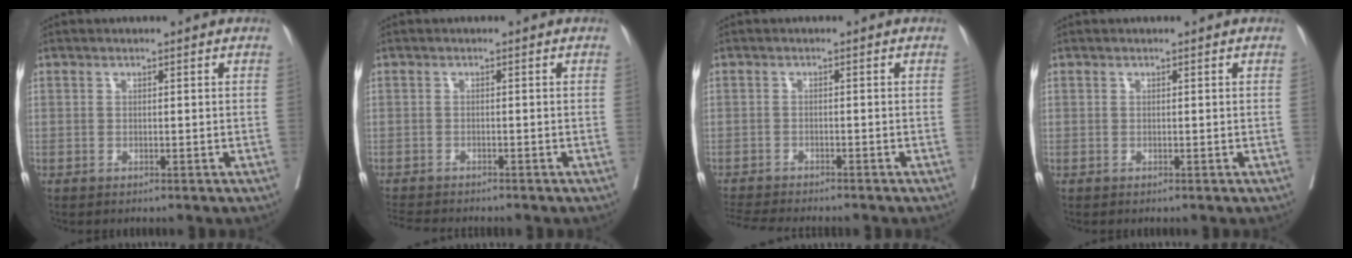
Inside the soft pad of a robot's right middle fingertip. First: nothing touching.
{"total": 5.1, "force": [-4.8, 0.5, 1.7], "torque": [-0.025, -0.012, -0.078]}
{"total": 8.0, "force": [-7.4, 0.5, 3.0], "torque": [-0.045, -0.012, -0.115]}
{"total": 0.0}